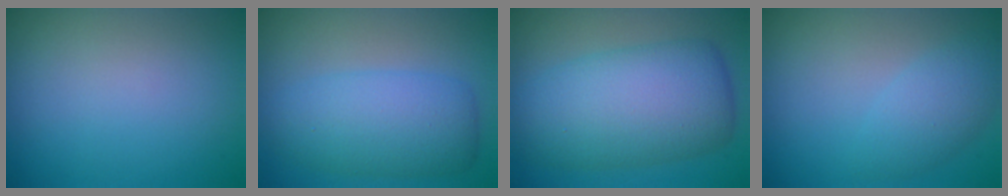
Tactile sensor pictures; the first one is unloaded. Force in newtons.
{"total": 5.8, "press": 5.8, "slide": 0.1}
{"total": 9.4, "press": 9.4, "slide": 0.2}
{"total": 2.8, "press": 2.8, "slide": 0.1}